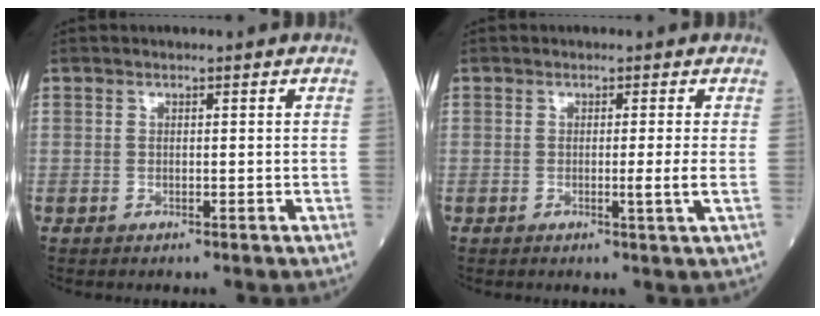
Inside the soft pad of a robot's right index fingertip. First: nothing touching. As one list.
[{"total": 1.9, "force": [-0.3, -0.8, 1.7], "torque": [-0.022, -0.005, -0.007]}]